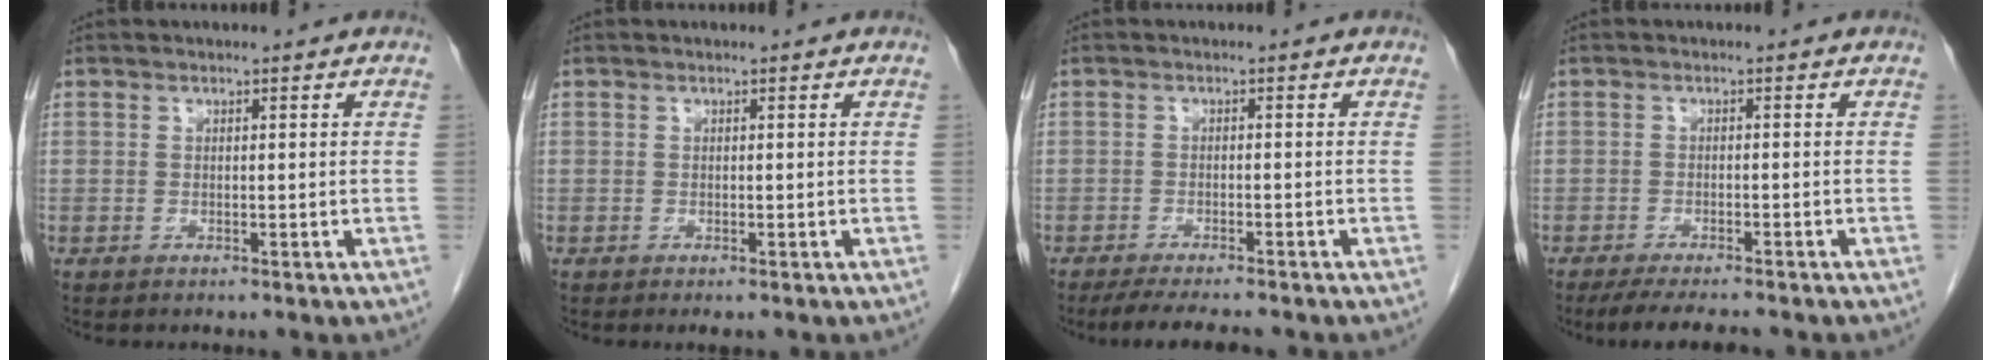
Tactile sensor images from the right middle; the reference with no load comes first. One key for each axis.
{"total": 0.6, "fx": -0.4, "fy": 0.1, "fz": 0.4, "tx": -0.007, "ty": -0.004, "tz": -0.003}
{"total": 6.4, "fx": -5.5, "fy": 0.6, "fz": 3.3, "tx": -0.050, "ty": -0.016, "tz": -0.085}
{"total": 6.9, "fx": -5.9, "fy": 0.7, "fz": 3.5, "tx": -0.053, "ty": -0.016, "tz": -0.091}